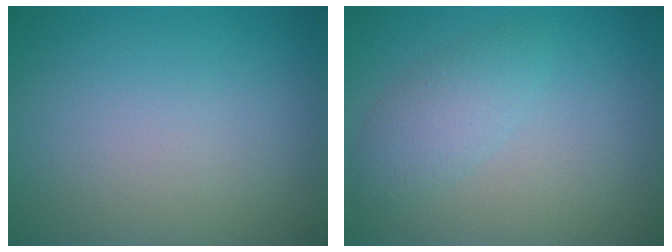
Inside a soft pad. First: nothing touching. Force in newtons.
{"total": 2.5, "press": 2.5, "slide": 0.1}